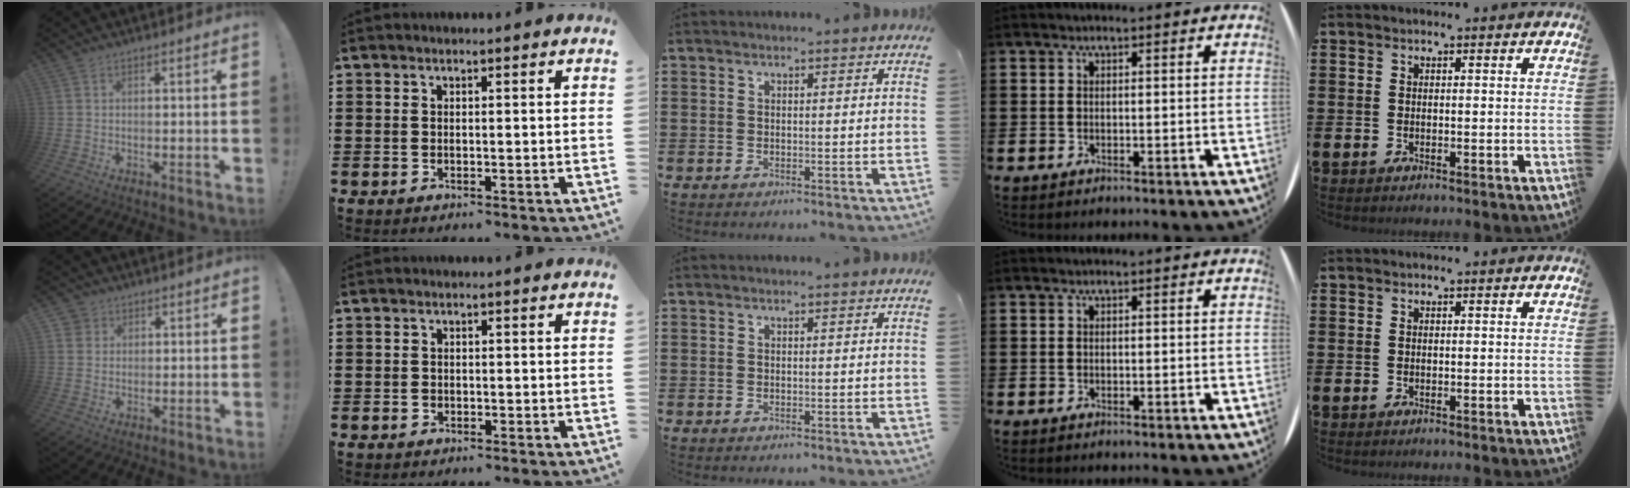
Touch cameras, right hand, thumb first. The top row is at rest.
{"thumb": {"total": 2.7, "force": [1.3, 2.4, 0.3], "torque": [-0.006, -0.001, 0.023]}, "index": {"total": 0.8, "force": [-0.4, 0.6, 0.4], "torque": [-0.009, 0.000, -0.009]}}